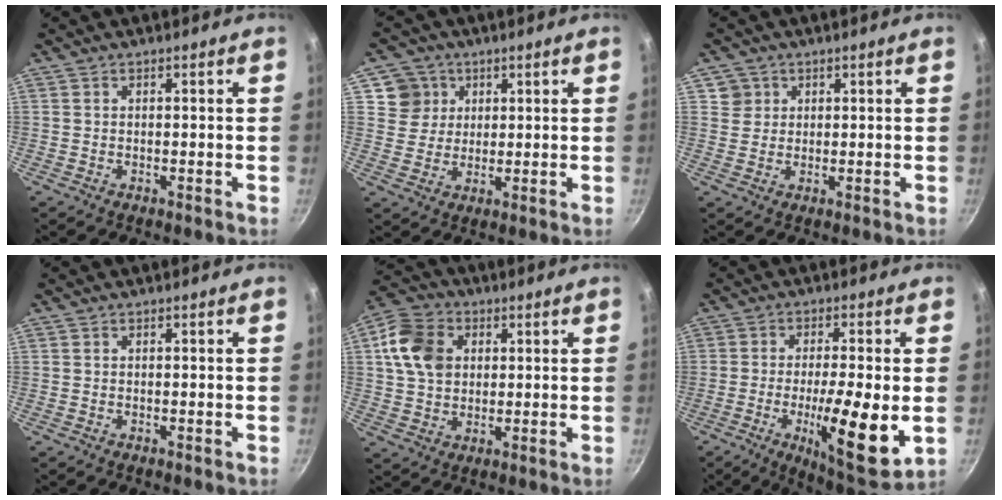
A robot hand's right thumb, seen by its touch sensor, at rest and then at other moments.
{"total": 6.5, "force": [2.5, 6.0, 0.9], "torque": [0.021, 0.002, 0.042]}
{"total": 3.3, "force": [1.2, 3.1, 0.3], "torque": [0.020, 0.007, 0.018]}
{"total": 0.0}
{"total": 11.5, "force": [2.8, 8.9, 6.7], "torque": [-0.103, 0.004, 0.040]}
{"total": 14.9, "force": [-3.1, 3.3, 14.2], "torque": [-0.220, -0.005, -0.046]}